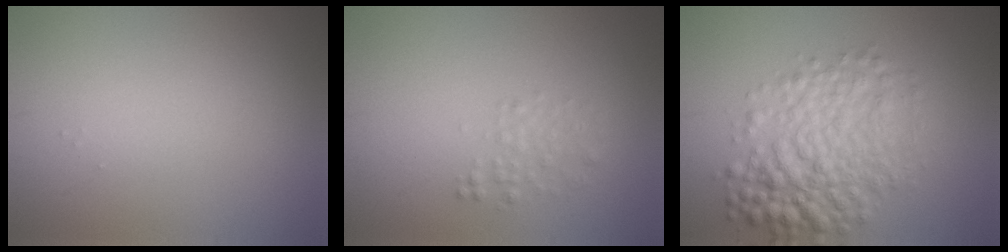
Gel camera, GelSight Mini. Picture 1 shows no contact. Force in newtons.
{"total": 1.5, "press": 1.5, "slide": 0.1}
{"total": 6.2, "press": 6.2, "slide": 0.1}